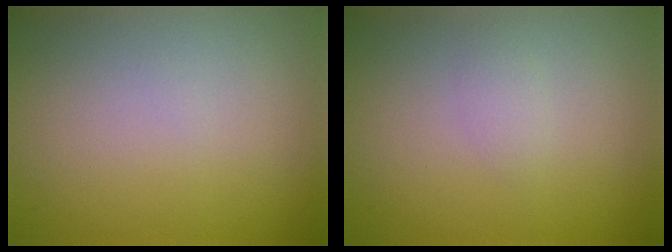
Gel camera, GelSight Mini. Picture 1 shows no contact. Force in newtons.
{"total": 1.0, "press": 1.0, "slide": 0.1}